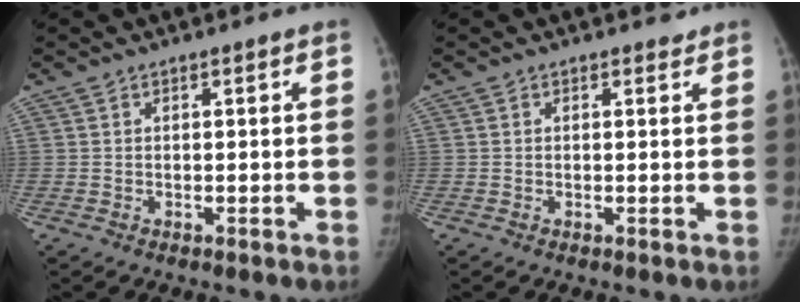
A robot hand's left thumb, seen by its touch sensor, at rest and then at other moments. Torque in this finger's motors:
{"motor_torque": [1.50, 0.73, 0.39, -0.04, 0.03]}